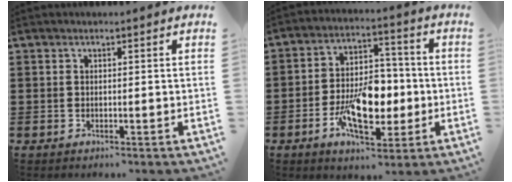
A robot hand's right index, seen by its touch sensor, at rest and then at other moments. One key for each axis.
{"total": 10.7, "fx": -2.5, "fy": 5.9, "fz": 8.5, "tx": -0.152, "ty": 0.000, "tz": -0.045}